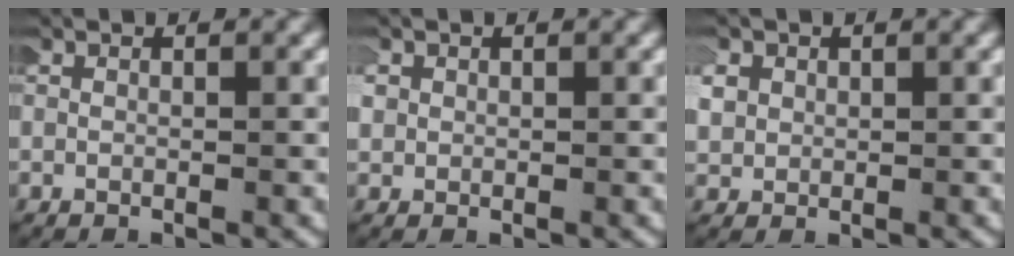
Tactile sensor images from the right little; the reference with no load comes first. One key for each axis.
{"total": 1.6, "fx": 0.3, "fy": 1.6, "fz": 0.4, "tx": -0.020, "ty": 0.003, "tz": 0.002}
{"total": 2.5, "fx": 0.6, "fy": 2.2, "fz": 1.1, "tx": -0.042, "ty": -0.001, "tz": 0.013}